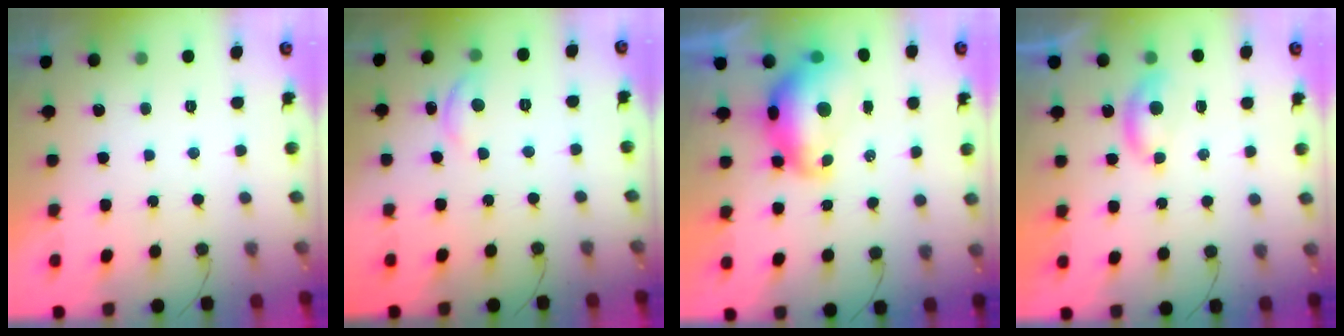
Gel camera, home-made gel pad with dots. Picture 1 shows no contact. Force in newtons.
{"total": 5.8, "press": 5.7, "slide": 0.6}
{"total": 10.0, "press": 9.9, "slide": 1.0}
{"total": 4.0, "press": 4.0, "slide": 0.5}